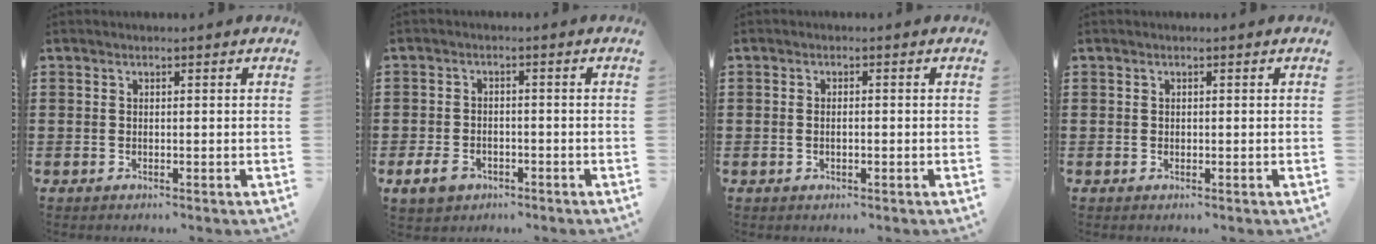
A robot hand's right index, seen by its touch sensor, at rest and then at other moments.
{"total": 3.0, "force": [-2.0, 1.9, 1.3], "torque": [-0.031, 0.003, -0.042]}
{"total": 1.4, "force": [-0.3, 0.6, 1.2], "torque": [-0.023, 0.002, -0.005]}
{"total": 0.0}